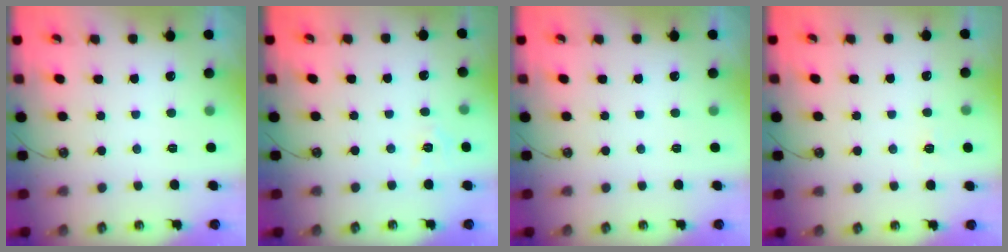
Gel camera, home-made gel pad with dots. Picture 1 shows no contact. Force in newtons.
{"total": 3.9, "press": 3.9, "slide": 0.5}
{"total": 0.0}
{"total": 2.7, "press": 2.7, "slide": 0.4}